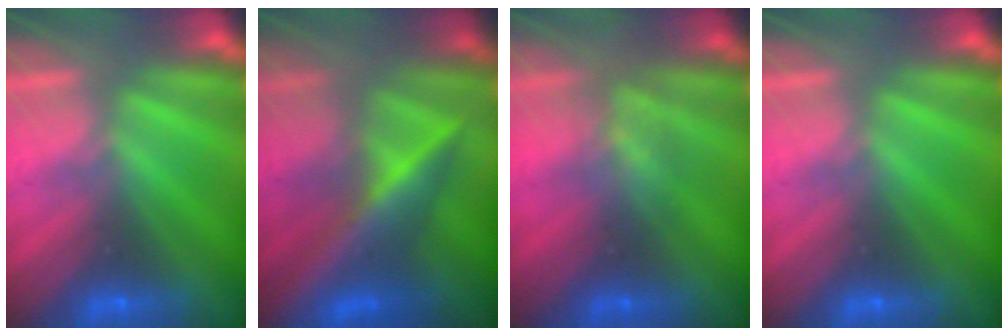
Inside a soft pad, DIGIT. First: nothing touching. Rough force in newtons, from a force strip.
{"total": 7.9}
{"total": 2.7}
{"total": 0.0}